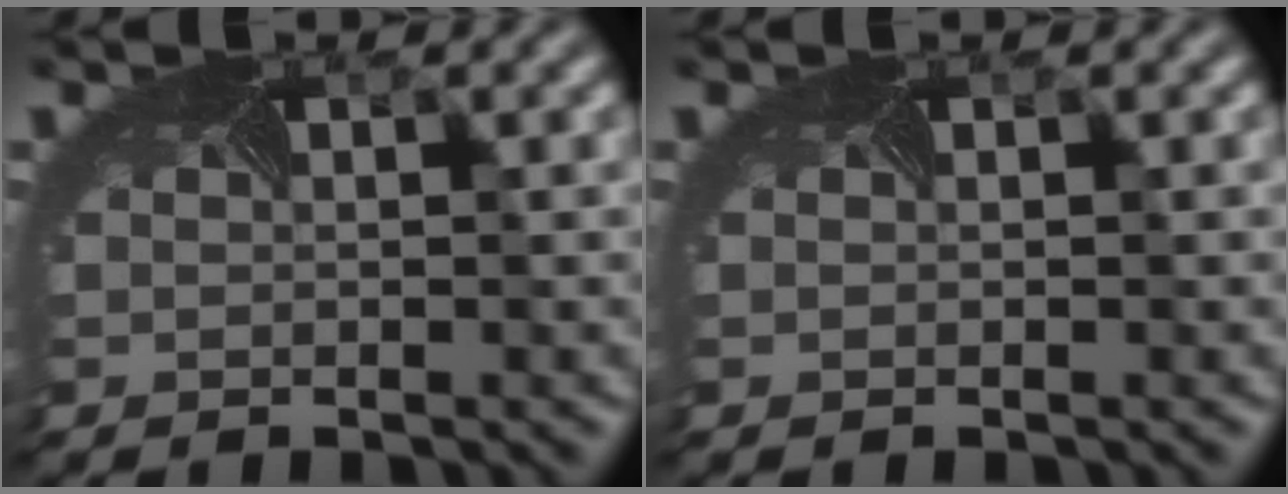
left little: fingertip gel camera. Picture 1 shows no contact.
{"total": 0.0}